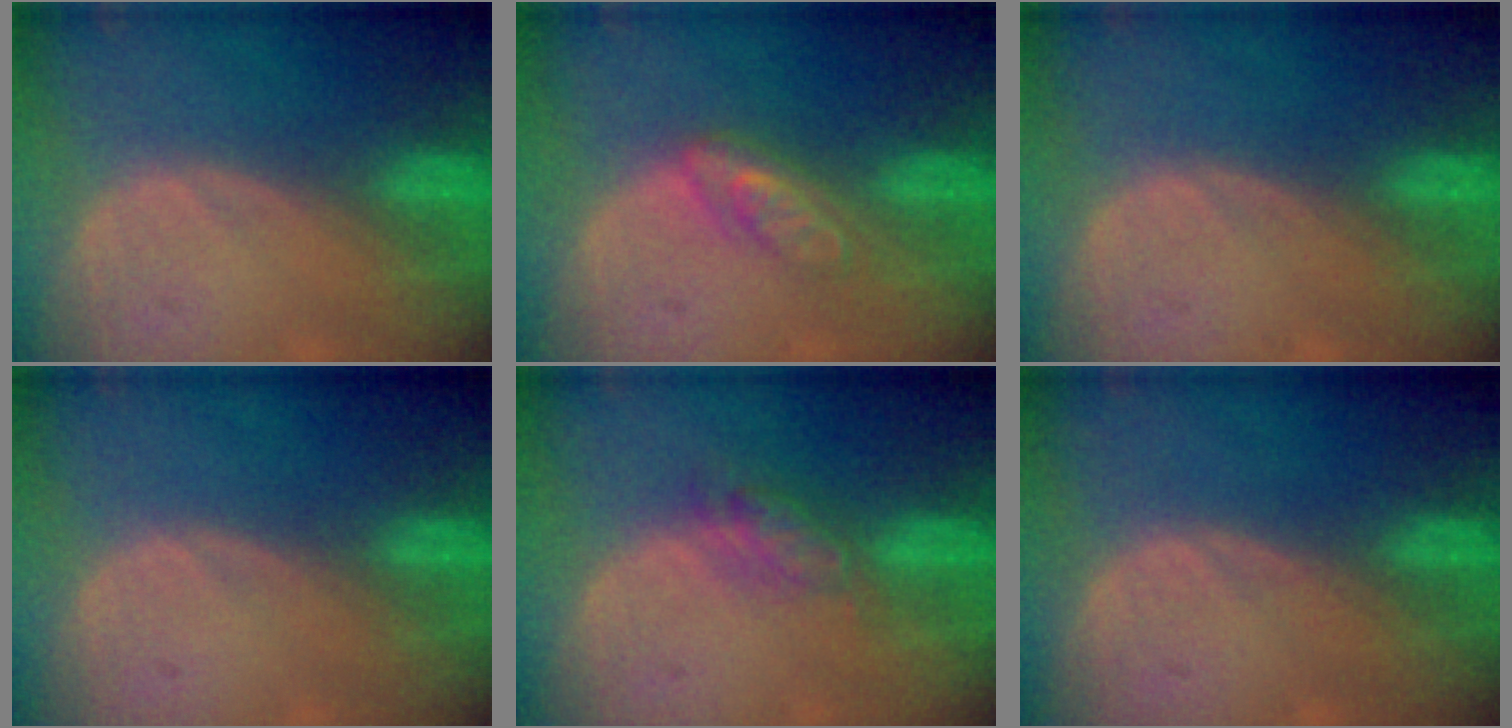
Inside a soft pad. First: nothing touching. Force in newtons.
{"total": 4.8, "press": 4.3, "slide": 2.1}
{"total": 0.0}
{"total": 0.0}
{"total": 4.7, "press": 4.2, "slide": 2.1}
{"total": 0.0}